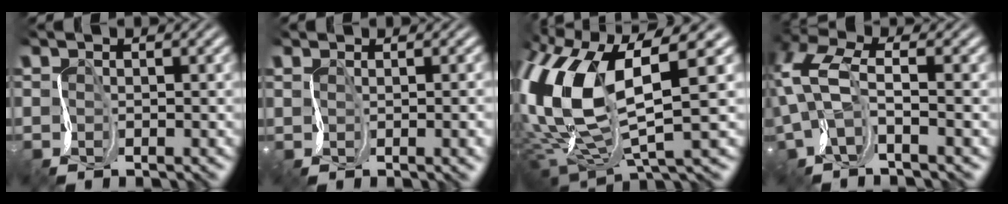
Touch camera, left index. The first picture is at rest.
{"total": 4.3, "force": [0.0, 1.9, 3.9], "torque": [-0.022, 0.008, 0.006]}
{"total": 10.1, "force": [2.3, 4.2, 8.9], "torque": [-0.213, -0.016, 0.053]}
{"total": 5.8, "force": [-0.4, 2.4, 5.3], "torque": [-0.137, 0.009, -0.019]}